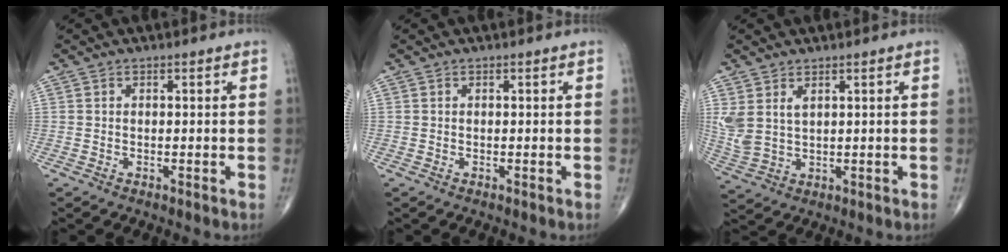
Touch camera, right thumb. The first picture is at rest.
{"total": 0.0}
{"total": 5.5, "force": [2.3, 3.0, 4.0], "torque": [-0.096, -0.006, 0.059]}